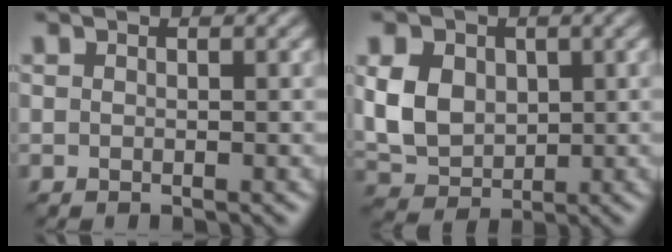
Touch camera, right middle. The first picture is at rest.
{"total": 5.2, "force": [0.8, 4.0, 3.3], "torque": [-0.072, -0.001, 0.013]}